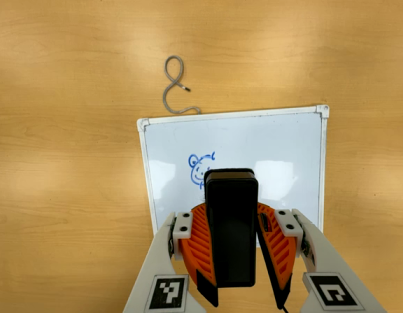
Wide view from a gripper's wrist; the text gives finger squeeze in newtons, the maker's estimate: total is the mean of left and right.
{"total": 11.3, "left": 9.7, "right": 12.9}